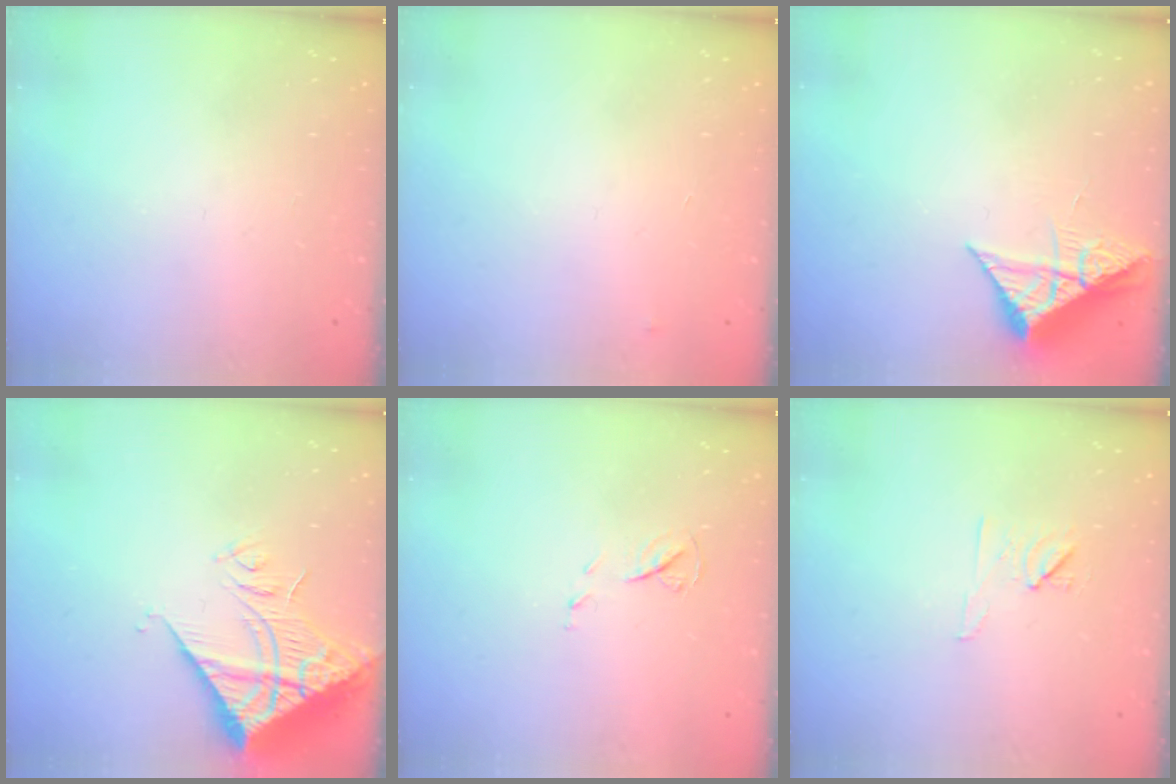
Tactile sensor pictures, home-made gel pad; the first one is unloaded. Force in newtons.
{"total": 2.5, "press": 2.5, "slide": 0.4}
{"total": 7.6, "press": 7.6, "slide": 0.4}
{"total": 15.4, "press": 15.2, "slide": 1.8}
{"total": 5.7, "press": 5.6, "slide": 0.5}
{"total": 7.3, "press": 7.2, "slide": 1.3}